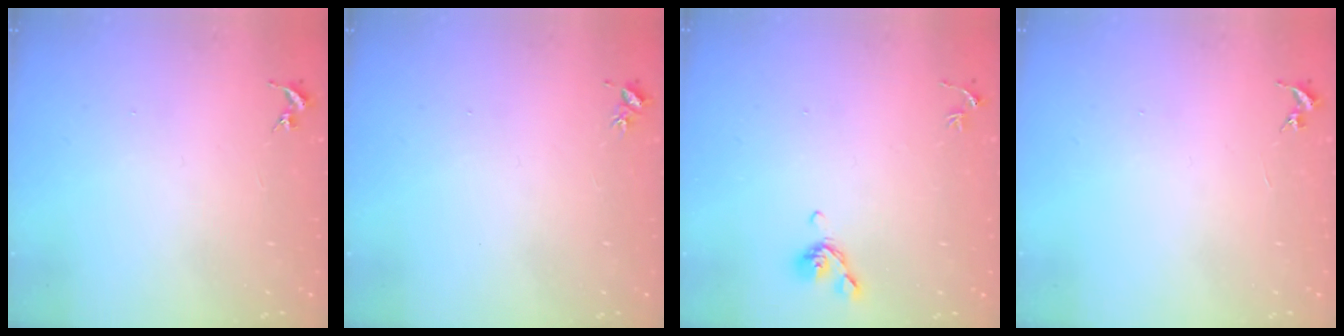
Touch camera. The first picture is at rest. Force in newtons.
{"total": 3.1, "press": 3.0, "slide": 0.3}
{"total": 7.2, "press": 7.1, "slide": 1.2}
{"total": 0.0}